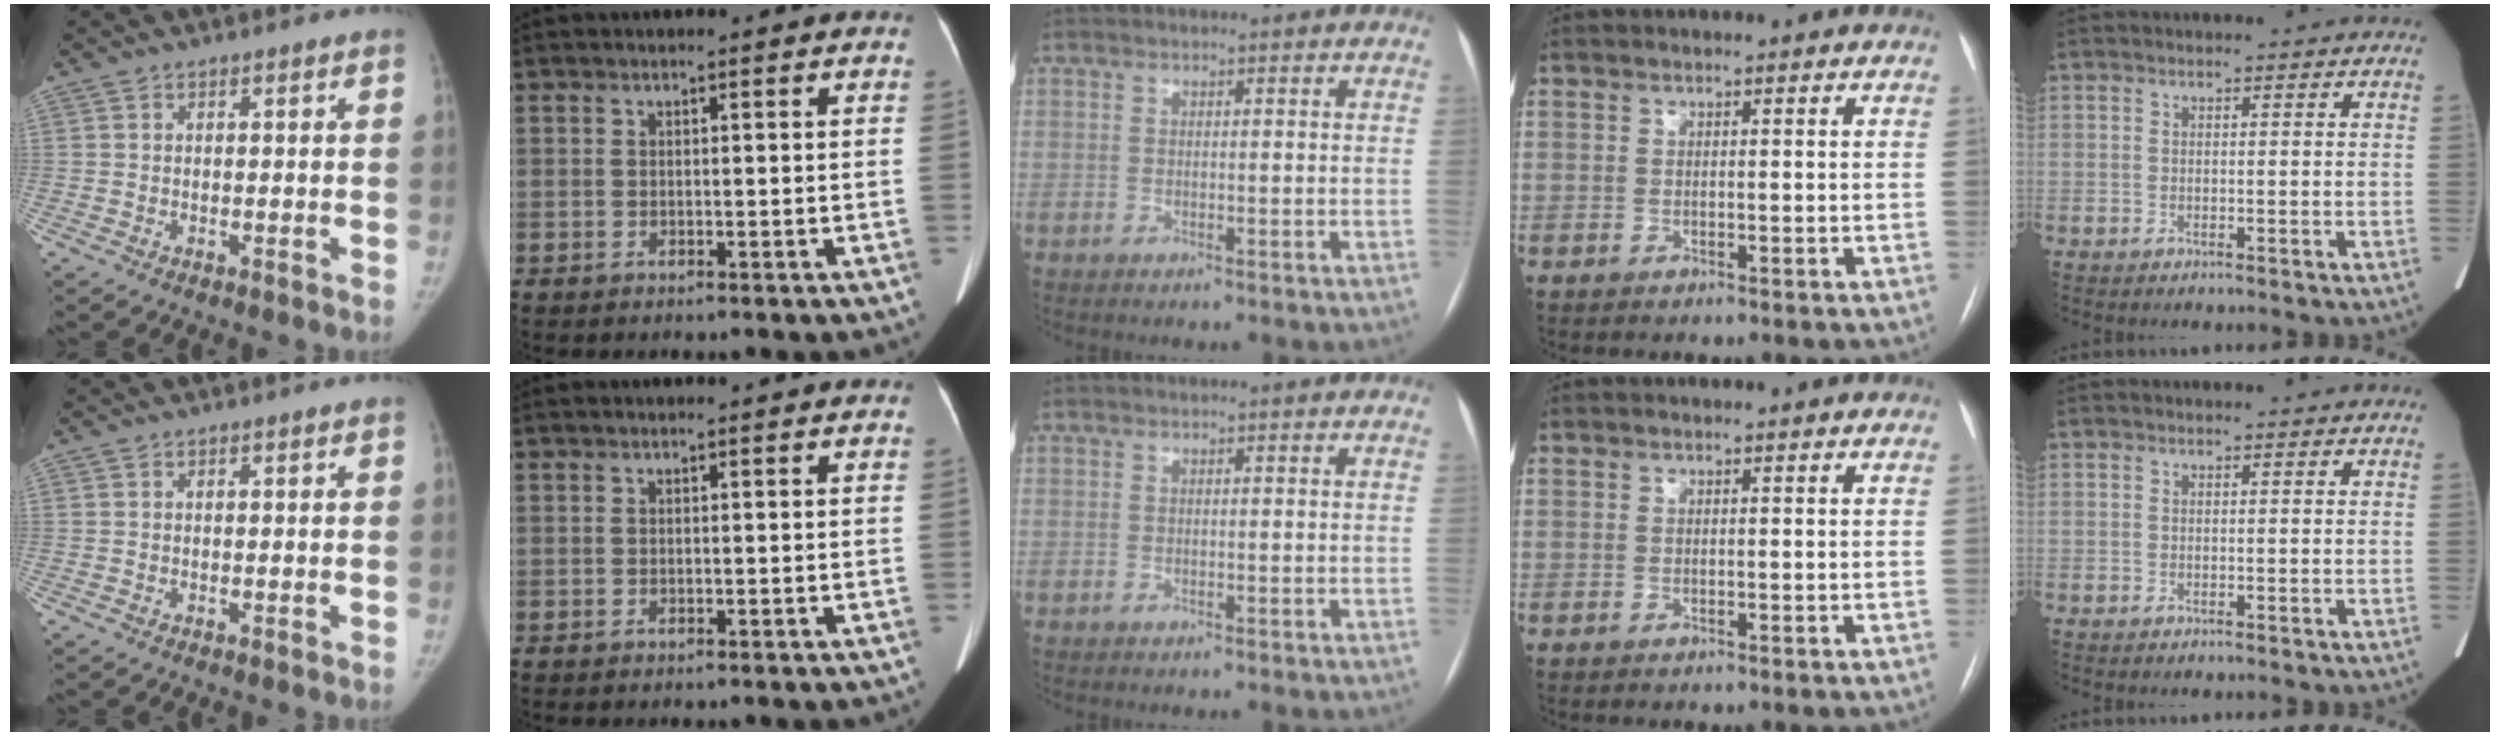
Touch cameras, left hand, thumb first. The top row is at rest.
{}